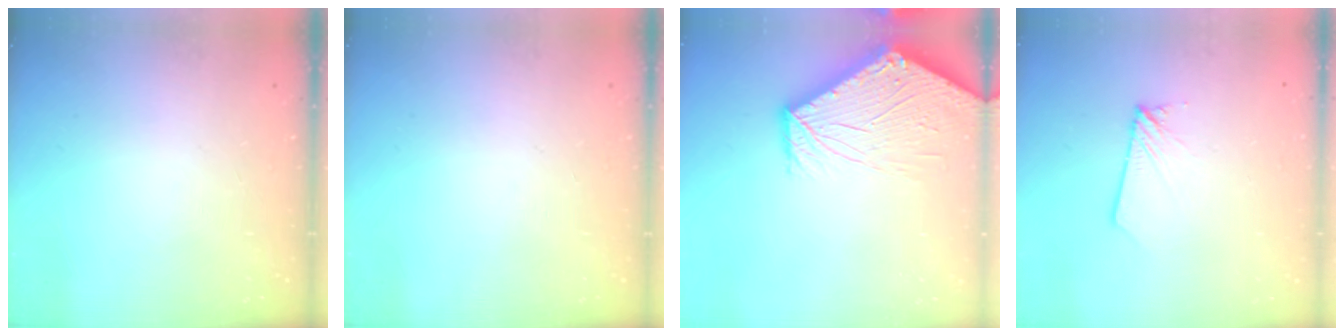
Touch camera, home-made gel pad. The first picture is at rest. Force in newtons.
{"total": 0.0}
{"total": 11.1, "press": 11.0, "slide": 1.3}
{"total": 1.8, "press": 1.8, "slide": 0.1}